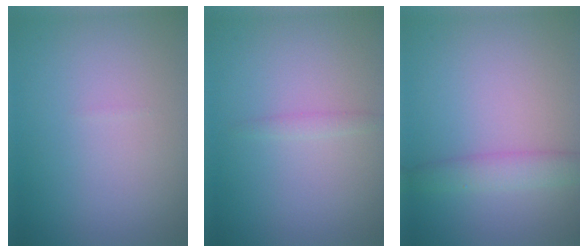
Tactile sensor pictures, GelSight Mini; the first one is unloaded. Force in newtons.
{"total": 0.8, "press": 0.8, "slide": 0.0}
{"total": 2.6, "press": 2.6, "slide": 0.0}